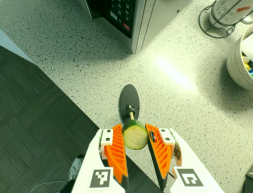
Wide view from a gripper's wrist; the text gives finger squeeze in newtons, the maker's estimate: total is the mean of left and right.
{"total": 9.2, "left": 8.9, "right": 9.5}